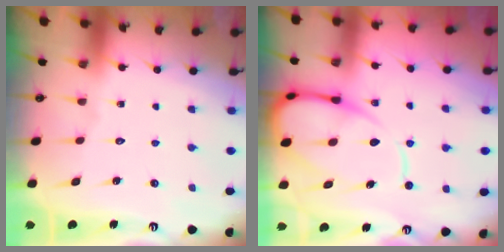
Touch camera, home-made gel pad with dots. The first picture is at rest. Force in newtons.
{"total": 12.0, "press": 11.9, "slide": 1.4}